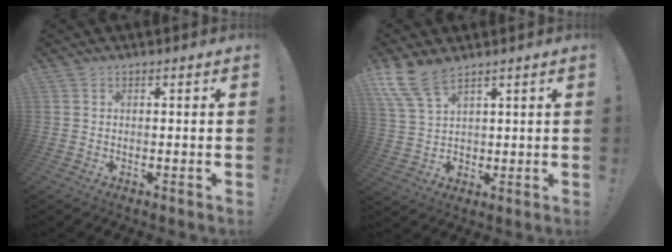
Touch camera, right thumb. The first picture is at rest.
{"total": 11.8, "force": [7.5, 6.4, 6.5], "torque": [-0.127, -0.033, 0.149]}